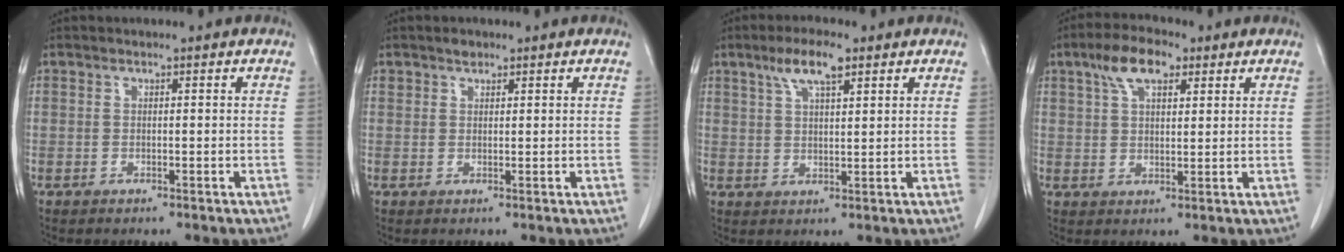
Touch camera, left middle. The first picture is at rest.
{"total": 1.3, "force": [1.0, 0.8, 0.4], "torque": [-0.008, 0.003, 0.017]}
{"total": 5.9, "force": [3.6, 1.3, 4.5], "torque": [-0.092, 0.009, 0.066]}
{"total": 7.0, "force": [3.9, 2.9, 5.0], "torque": [-0.101, 0.019, 0.071]}